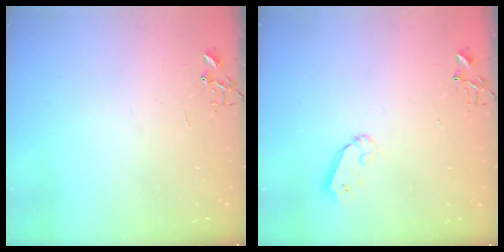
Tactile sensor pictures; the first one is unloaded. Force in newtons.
{"total": 5.2, "press": 5.1, "slide": 0.5}